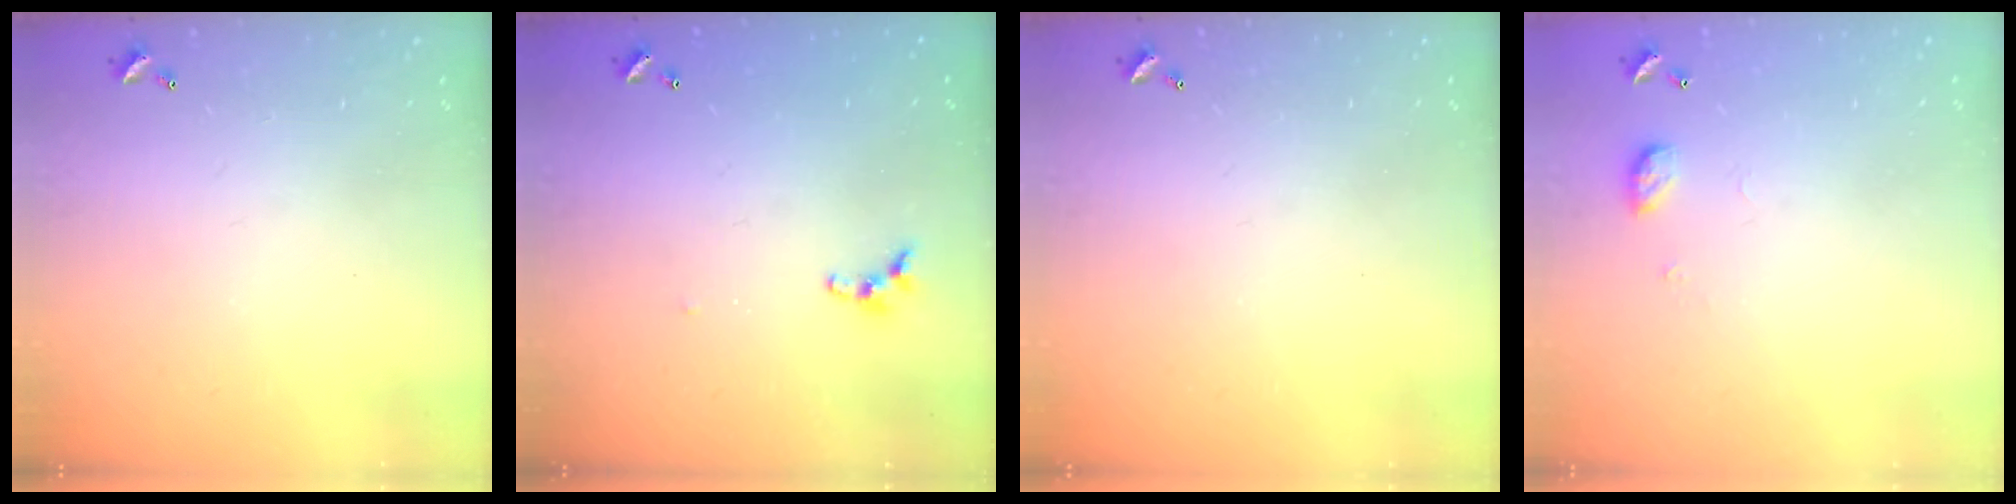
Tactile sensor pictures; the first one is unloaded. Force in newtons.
{"total": 5.5, "press": 5.5, "slide": 0.6}
{"total": 0.0}
{"total": 5.3, "press": 5.2, "slide": 0.8}